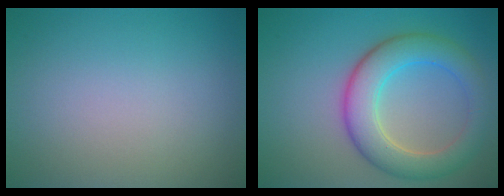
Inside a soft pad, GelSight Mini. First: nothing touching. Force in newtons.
{"total": 6.3, "press": 6.3, "slide": 0.3}